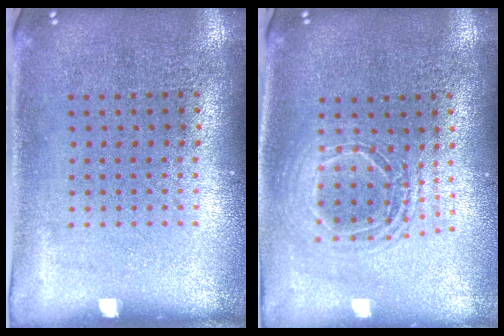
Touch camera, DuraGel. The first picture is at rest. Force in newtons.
{"total": 1.6, "press": 1.4, "slide": 0.8}